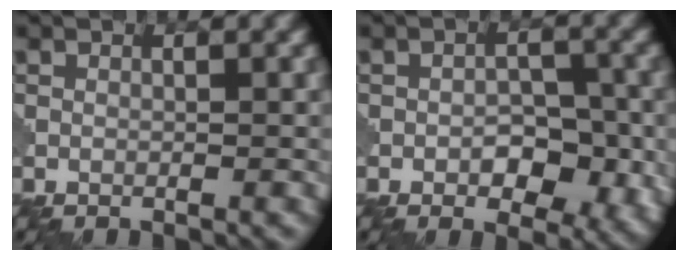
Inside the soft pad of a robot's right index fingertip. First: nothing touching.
{"total": 5.0, "force": [-1.5, 2.8, 3.8], "torque": [-0.046, 0.000, -0.023]}